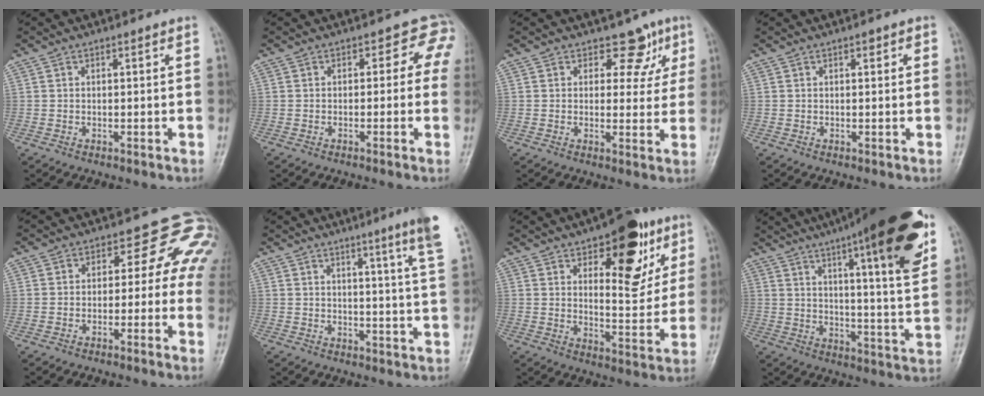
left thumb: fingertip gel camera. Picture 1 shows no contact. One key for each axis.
{"total": 3.7, "fx": 0.2, "fy": 3.1, "fz": 2.0, "tx": 0.023, "ty": 0.013, "tz": -0.015}
{"total": 5.4, "fx": 3.2, "fy": 4.0, "fz": 1.6, "tx": 0.024, "ty": -0.013, "tz": 0.035}
{"total": 1.0, "fx": 0.4, "fy": 0.5, "fz": 0.7, "tx": -0.007, "ty": 0.001, "tz": 0.004}
{"total": 7.5, "fx": 0.5, "fy": 5.7, "fz": 4.9, "tx": -0.009, "ty": 0.020, "tz": -0.008}
{"total": 9.6, "fx": 6.1, "fy": -0.7, "fz": 7.4, "tx": -0.090, "ty": -0.030, "tz": 0.066}
{"total": 15.2, "fx": 7.3, "fy": 7.0, "fz": 11.4, "tx": -0.105, "ty": -0.032, "tz": 0.101}
{"total": 24.4, "fx": 13.8, "fy": 4.0, "fz": 19.8, "tx": -0.271, "ty": -0.035, "tz": 0.191}